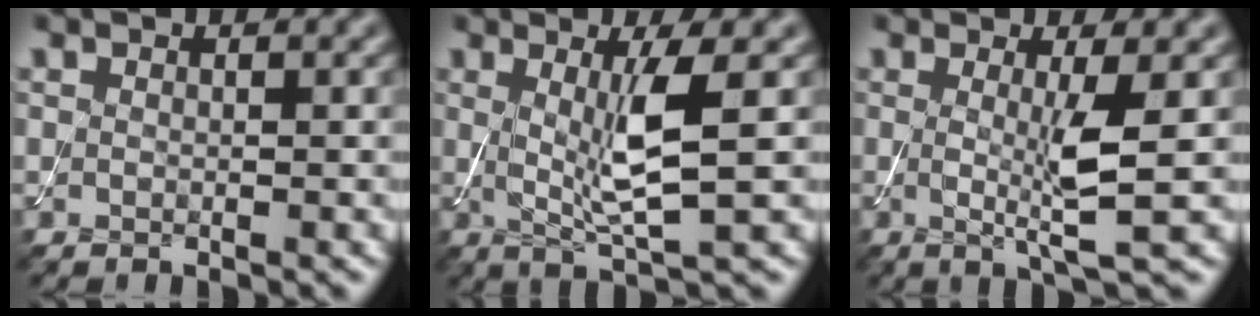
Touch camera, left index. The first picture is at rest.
{"total": 5.1, "force": [0.6, 0.8, 5.0], "torque": [-0.094, -0.009, 0.016]}
{"total": 4.0, "force": [0.0, 0.4, 3.9], "torque": [-0.073, -0.012, 0.002]}